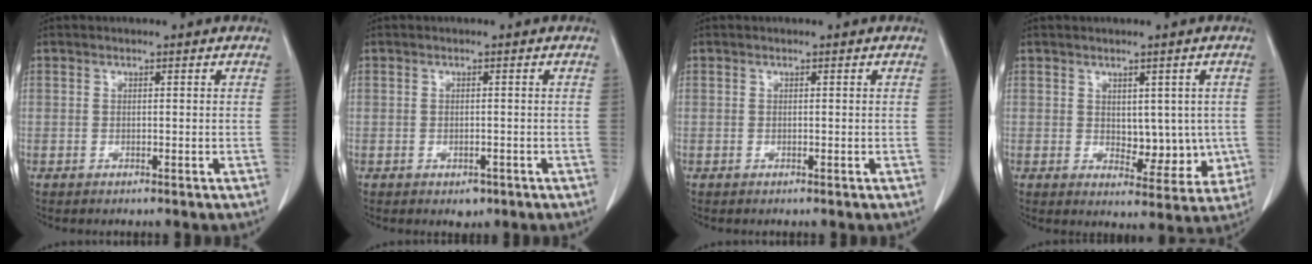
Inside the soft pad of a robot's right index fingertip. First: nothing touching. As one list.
[{"total": 1.8, "force": [-0.9, 1.2, 1.0], "torque": [-0.012, 0.002, -0.001]}, {"total": 0.0}, {"total": 6.6, "force": [0.2, 4.0, 5.2], "torque": [-0.051, -0.004, 0.017]}]